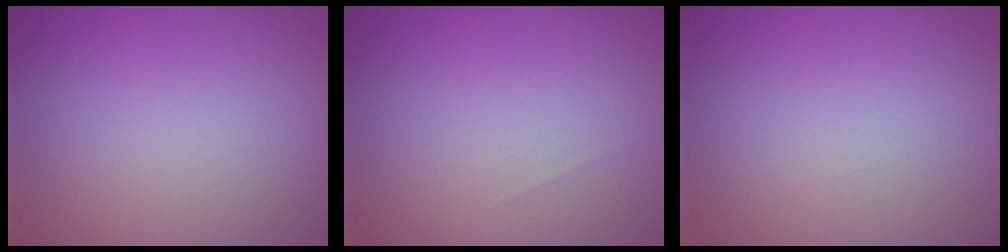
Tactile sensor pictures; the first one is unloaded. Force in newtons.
{"total": 0.0}
{"total": 0.0}